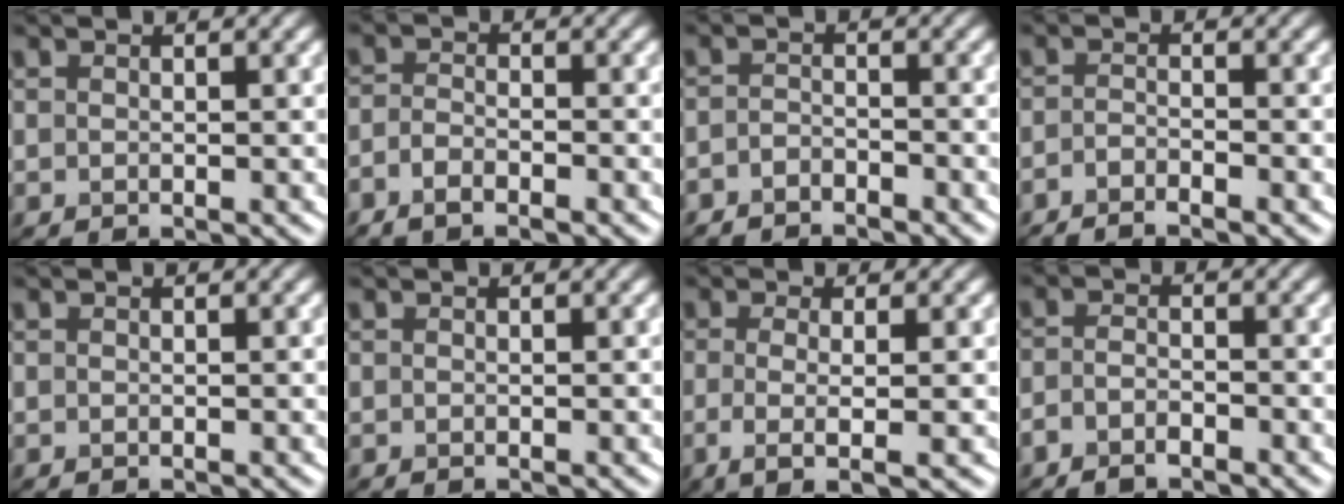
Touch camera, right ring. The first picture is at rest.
{"total": 2.4, "force": [-1.6, 0.9, 1.6], "torque": [-0.033, -0.001, -0.038]}
{"total": 1.9, "force": [-1.8, 0.5, 0.4], "torque": [-0.007, -0.001, -0.038]}
{"total": 2.1, "force": [-1.6, 0.3, 1.4], "torque": [-0.025, -0.004, -0.037]}
{"total": 0.0}
{"total": 0.0}
{"total": 3.7, "force": [-0.4, 1.0, 3.5], "torque": [-0.061, -0.007, -0.009]}
{"total": 2.1, "force": [-1.6, 0.7, 1.1], "torque": [-0.024, -0.001, -0.037]}